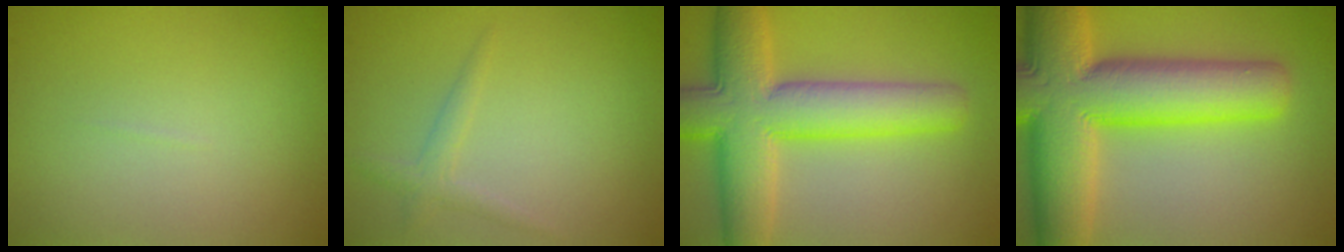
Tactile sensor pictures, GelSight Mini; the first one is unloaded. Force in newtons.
{"total": 1.5, "press": 1.5, "slide": 0.1}
{"total": 10.1, "press": 10.1, "slide": 0.4}
{"total": 14.3, "press": 14.3, "slide": 0.4}